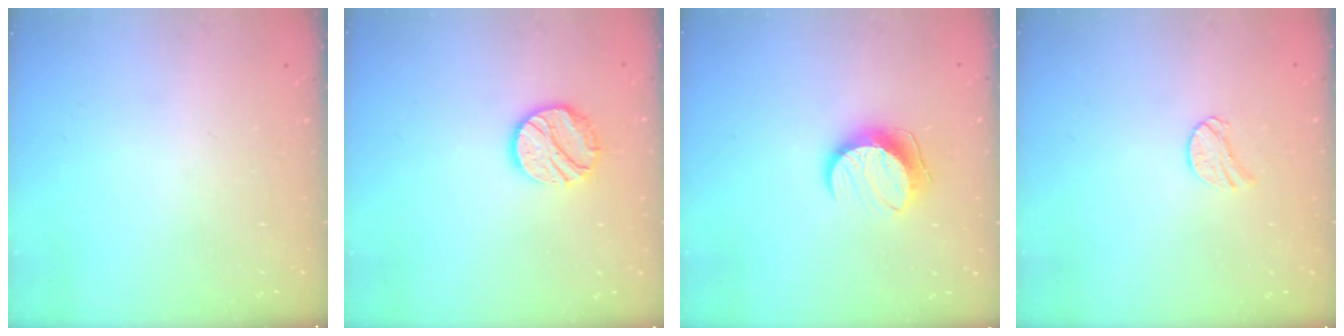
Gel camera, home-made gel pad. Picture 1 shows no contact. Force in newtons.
{"total": 10.2, "press": 10.2, "slide": 0.9}
{"total": 10.0, "press": 10.0, "slide": 0.4}
{"total": 7.7, "press": 7.7, "slide": 0.2}